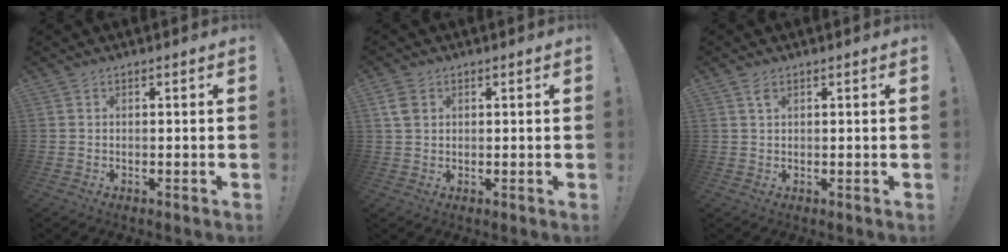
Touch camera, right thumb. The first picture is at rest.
{"total": 4.1, "force": [1.5, 2.9, 2.6], "torque": [-0.052, 0.001, 0.029]}
{"total": 1.7, "force": [0.9, 0.8, 1.2], "torque": [-0.024, 0.001, 0.017]}